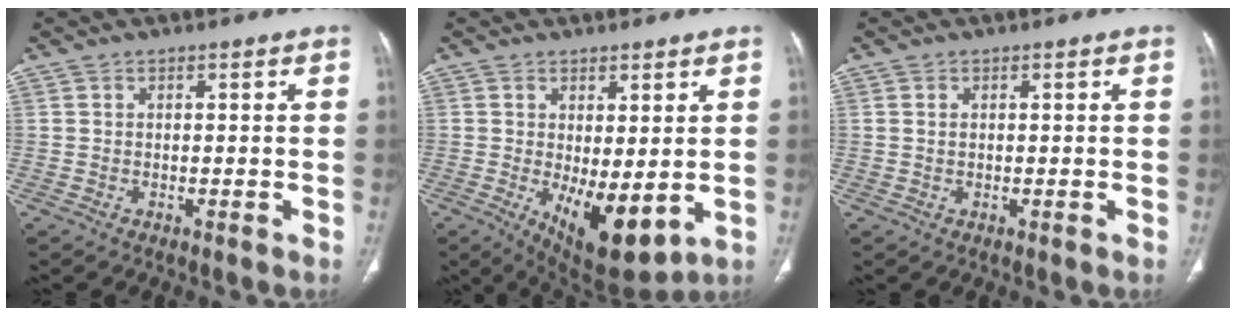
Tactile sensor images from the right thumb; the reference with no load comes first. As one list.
[{"total": 10.9, "force": [-1.5, 4.7, 9.8], "torque": [-0.144, -0.024, -0.001]}, {"total": 0.9, "force": [0.2, 0.6, 0.7], "torque": [-0.017, 0.003, 0.006]}]